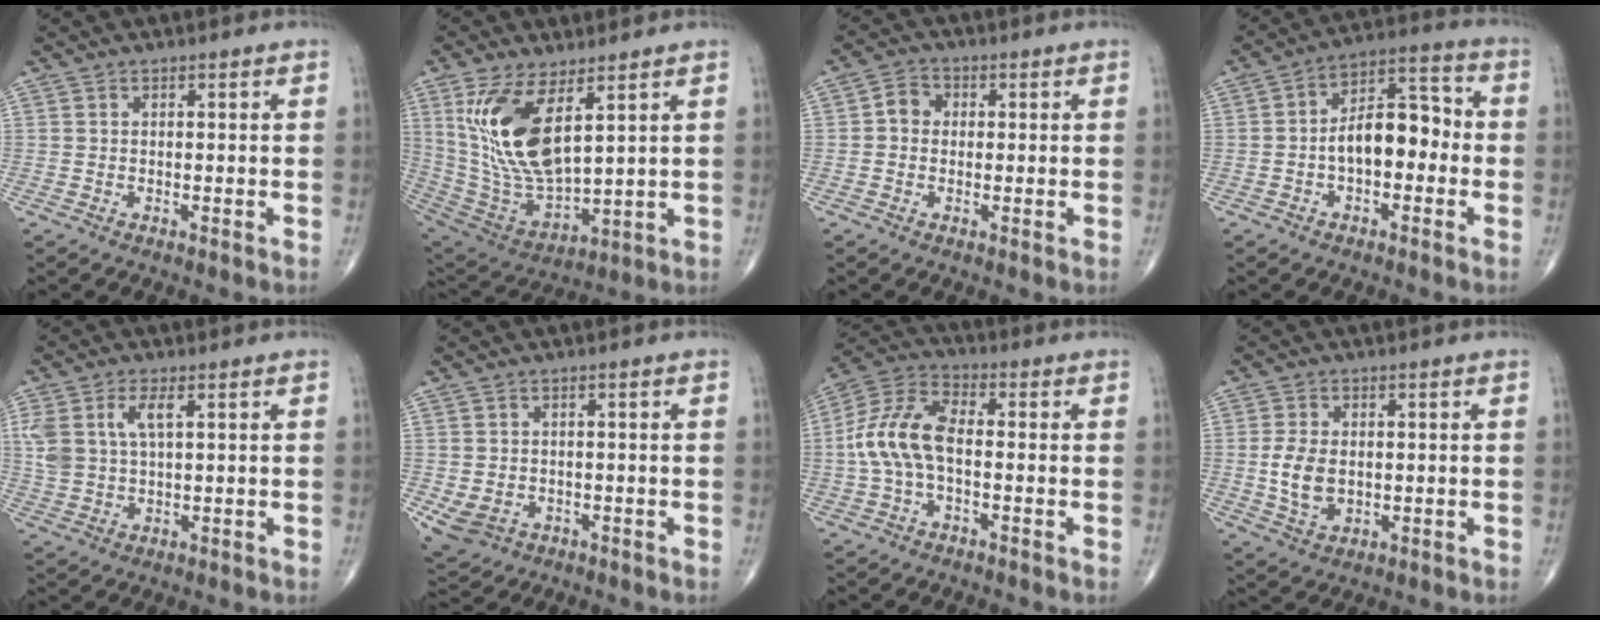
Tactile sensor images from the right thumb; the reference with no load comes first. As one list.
[{"total": 17.1, "force": [6.3, 7.3, 14.1], "torque": [-0.274, -0.029, 0.141]}, {"total": 3.6, "force": [0.1, 3.1, 1.8], "torque": [-0.017, 0.012, -0.007]}, {"total": 12.8, "force": [-1.4, 7.3, 10.3], "torque": [-0.143, 0.044, -0.032]}, {"total": 7.2, "force": [2.4, 3.5, 5.8], "torque": [-0.134, 0.006, 0.051]}, {"total": 5.5, "force": [-1.6, 4.6, 2.6], "torque": [-0.049, 0.005, -0.013]}, {"total": 11.3, "force": [-1.1, 6.1, 9.4], "torque": [-0.201, 0.036, -0.029]}, {"total": 6.8, "force": [-0.2, 4.5, 5.2], "torque": [-0.096, -0.005, 0.002]}]